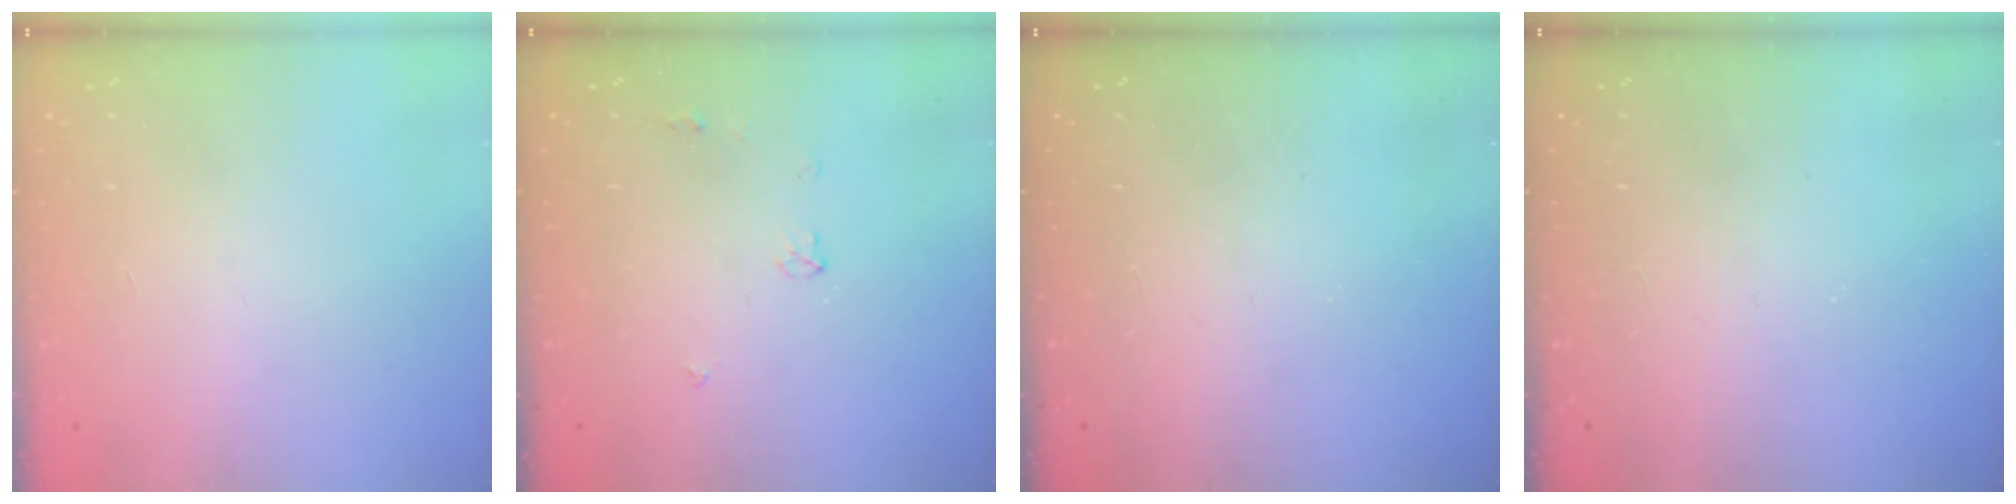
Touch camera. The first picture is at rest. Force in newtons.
{"total": 3.3, "press": 3.2, "slide": 0.6}
{"total": 0.0}
{"total": 0.0}